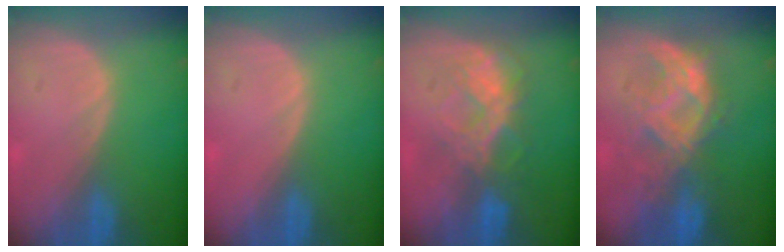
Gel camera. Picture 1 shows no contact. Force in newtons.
{"total": 0.0}
{"total": 6.8, "press": 6.7, "slide": 1.2}
{"total": 8.6, "press": 8.4, "slide": 1.9}